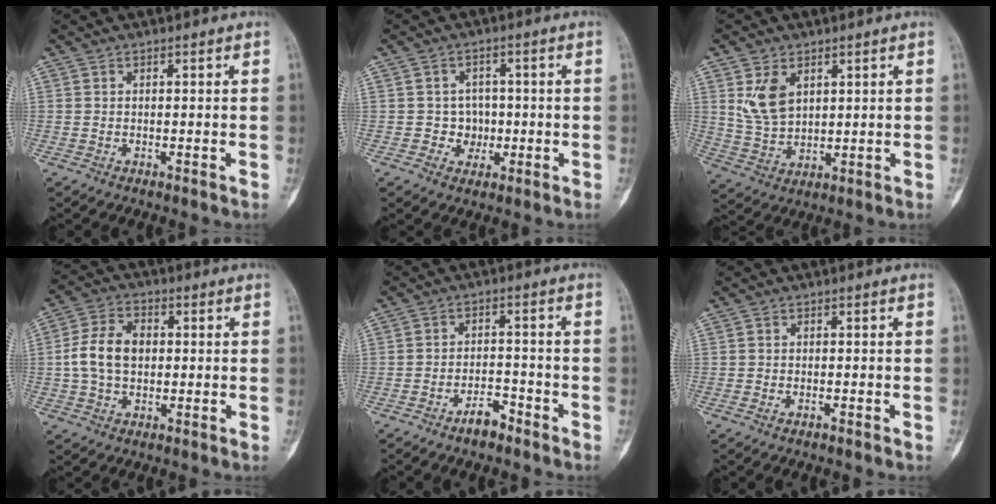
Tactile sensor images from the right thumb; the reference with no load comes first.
{"total": 4.0, "force": [-0.6, 3.9, 1.0], "torque": [0.021, 0.012, -0.011]}
{"total": 7.5, "force": [2.9, 4.7, 5.0], "torque": [-0.079, -0.014, 0.068]}
{"total": 9.0, "force": [0.1, 6.2, 6.5], "torque": [-0.117, 0.019, -0.004]}
{"total": 4.0, "force": [-3.0, 1.6, 2.1], "torque": [-0.027, 0.026, -0.053]}
{"total": 0.7, "force": [-0.4, 0.3, 0.5], "torque": [-0.012, 0.008, -0.006]}